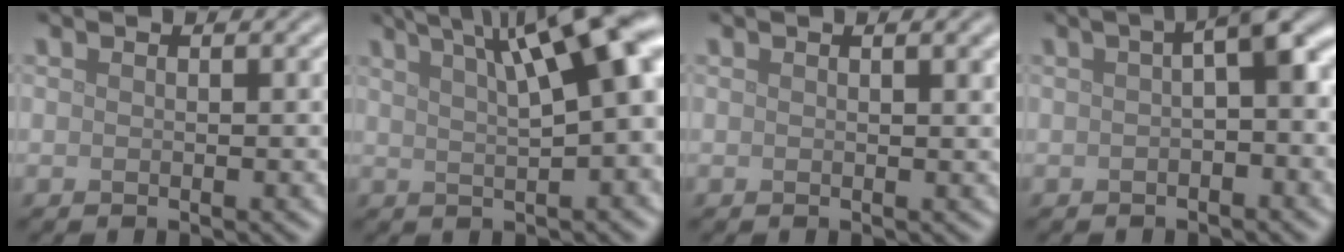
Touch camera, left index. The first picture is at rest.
{"total": 11.3, "force": [4.6, 3.2, 9.8], "torque": [-0.113, 0.023, 0.065]}
{"total": 1.5, "force": [0.8, 0.4, 1.2], "torque": [-0.012, 0.003, 0.011]}
{"total": 4.2, "force": [0.6, 0.9, 4.1], "torque": [-0.054, 0.019, 0.004]}